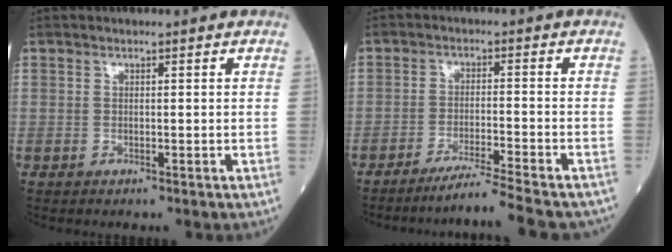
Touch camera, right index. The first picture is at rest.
{"total": 10.4, "force": [-9.2, -0.5, 4.7], "torque": [-0.055, -0.016, -0.144]}